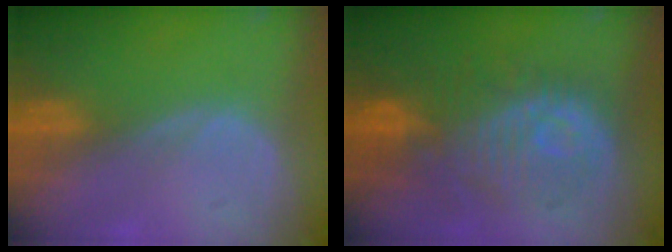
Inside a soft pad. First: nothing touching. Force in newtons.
{"total": 10.5, "press": 10.2, "slide": 2.3}